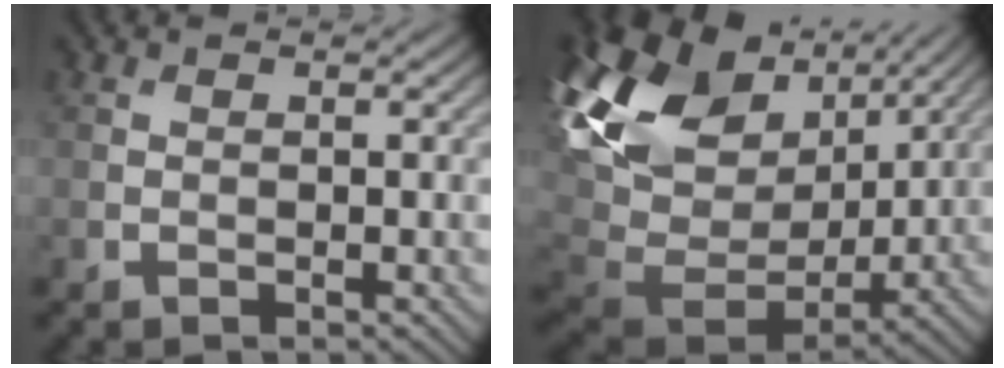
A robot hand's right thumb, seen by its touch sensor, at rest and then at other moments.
{"total": 17.1, "force": [6.8, 11.3, 11.0], "torque": [-0.282, 0.016, 0.139]}